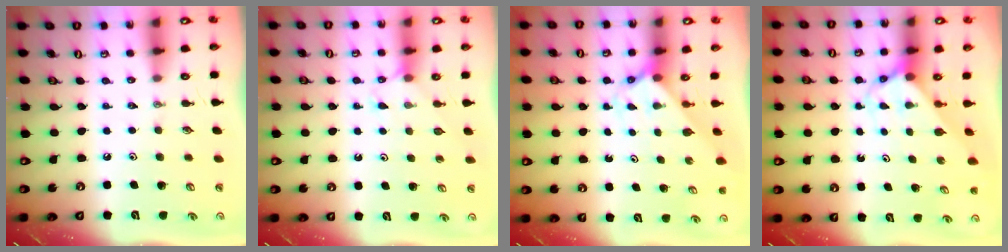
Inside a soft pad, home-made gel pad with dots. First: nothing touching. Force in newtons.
{"total": 4.1, "press": 4.0, "slide": 0.5}
{"total": 2.2, "press": 2.2, "slide": 0.2}
{"total": 2.7, "press": 2.7, "slide": 0.2}